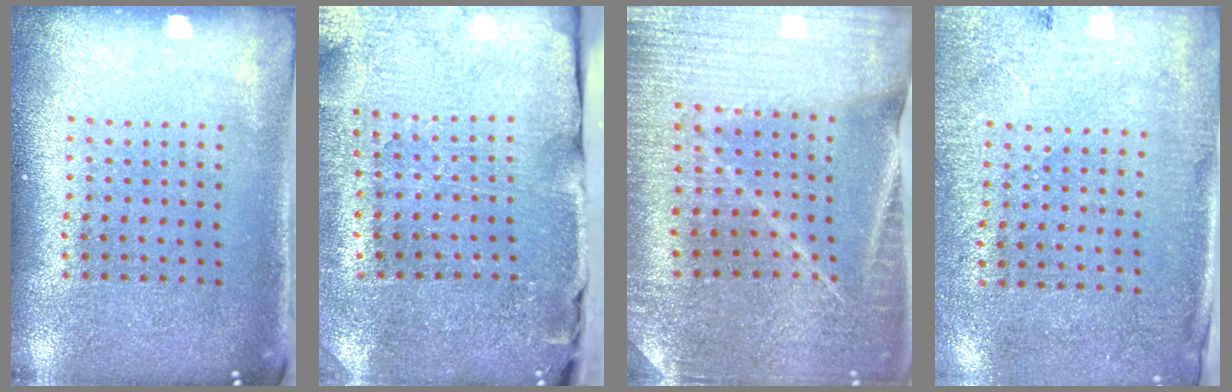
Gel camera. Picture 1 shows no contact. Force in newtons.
{"total": 3.7, "press": 3.6, "slide": 1.1}
{"total": 2.3, "press": 2.3, "slide": 0.1}
{"total": 2.6, "press": 2.2, "slide": 1.4}